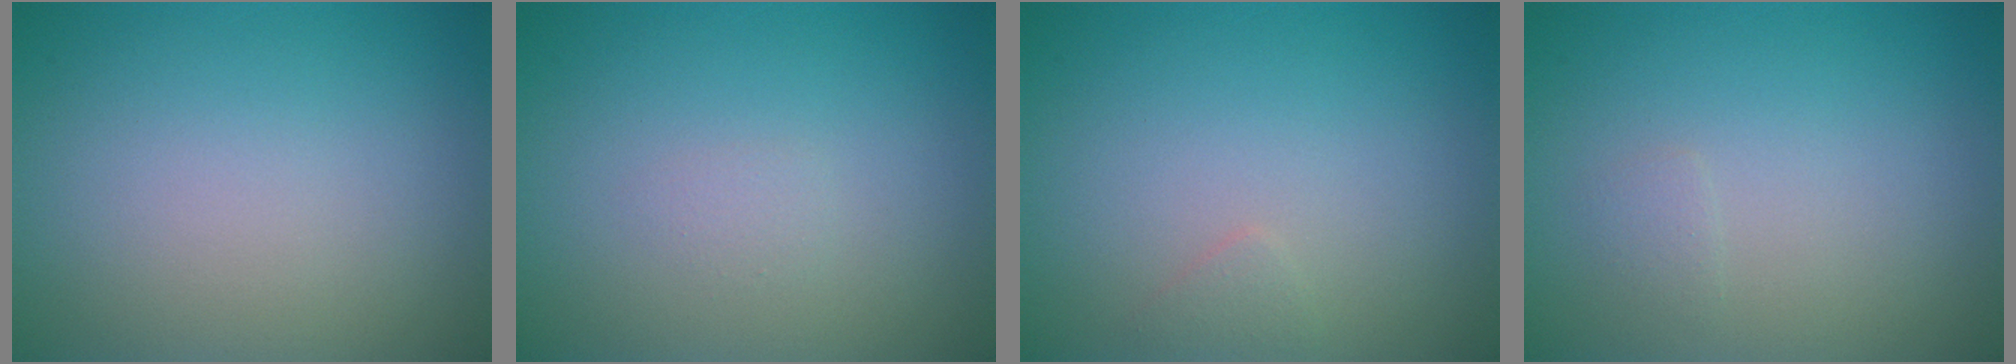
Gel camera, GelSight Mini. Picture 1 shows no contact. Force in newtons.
{"total": 0.5, "press": 0.5, "slide": 0.1}
{"total": 0.7, "press": 0.7, "slide": 0.0}
{"total": 0.6, "press": 0.6, "slide": 0.1}